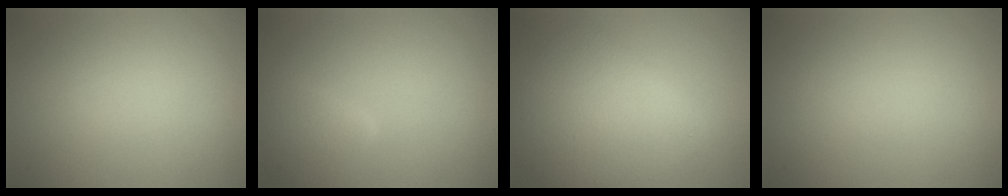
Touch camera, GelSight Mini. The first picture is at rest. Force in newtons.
{"total": 2.8, "press": 2.8, "slide": 0.1}
{"total": 8.9, "press": 8.9, "slide": 0.2}
{"total": 0.0}